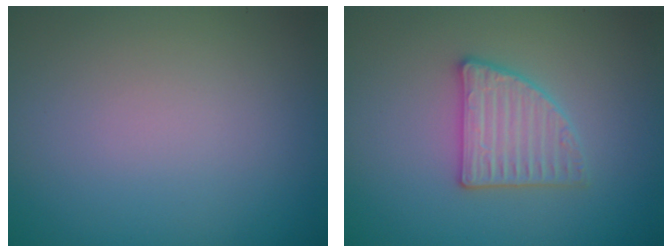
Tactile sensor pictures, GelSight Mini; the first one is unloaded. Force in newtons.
{"total": 2.8, "press": 2.8, "slide": 0.4}